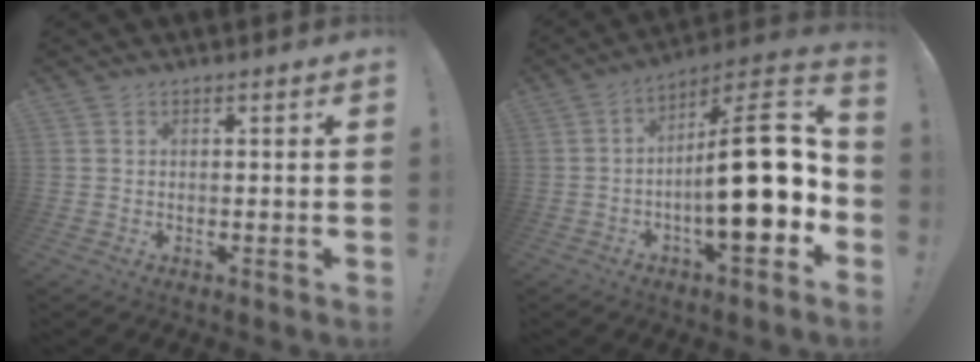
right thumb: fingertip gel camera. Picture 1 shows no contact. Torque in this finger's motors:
{"motor_torque": [2.78, 2.22, 2.19, -0.58, 0.46]}